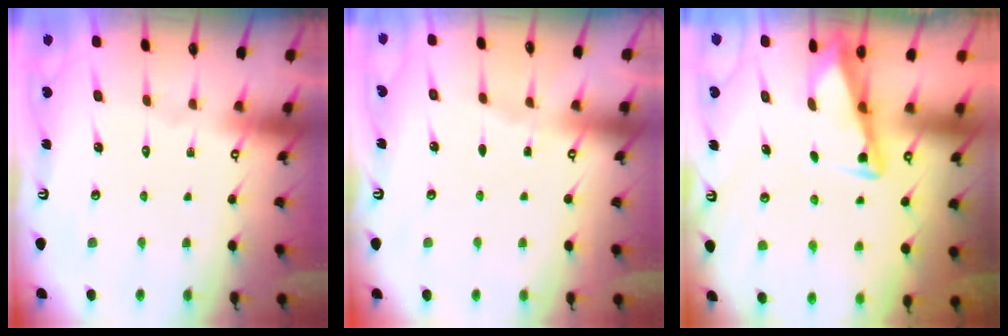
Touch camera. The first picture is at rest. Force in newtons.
{"total": 2.3, "press": 2.3, "slide": 0.3}
{"total": 3.3, "press": 3.3, "slide": 0.3}